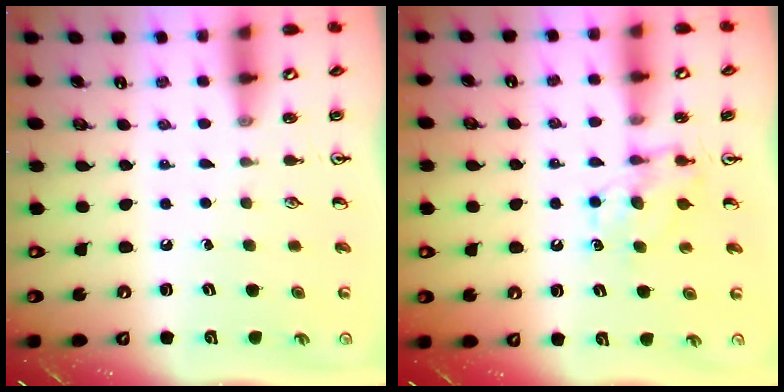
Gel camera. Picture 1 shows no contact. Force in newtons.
{"total": 6.7, "press": 6.7, "slide": 0.2}